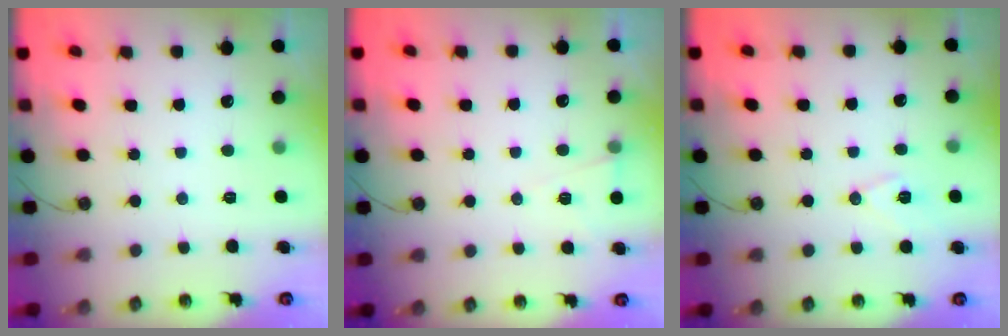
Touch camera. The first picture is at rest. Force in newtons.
{"total": 5.5, "press": 3.3, "slide": 4.5}
{"total": 8.4, "press": 7.6, "slide": 3.6}